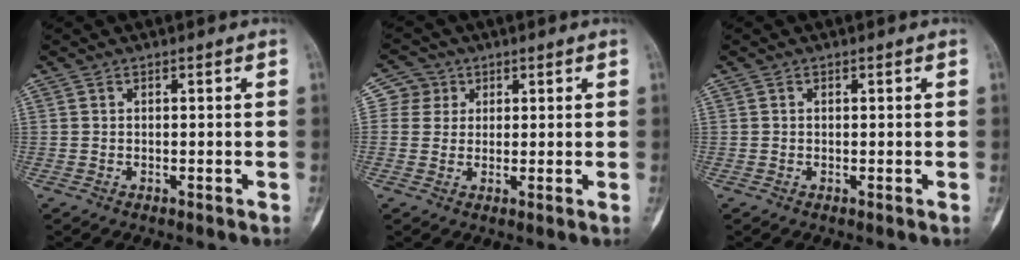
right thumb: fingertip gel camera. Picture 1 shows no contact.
{"total": 4.0, "force": [1.3, 3.8, 0.0], "torque": [0.025, 0.000, 0.015]}
{"total": 0.0}